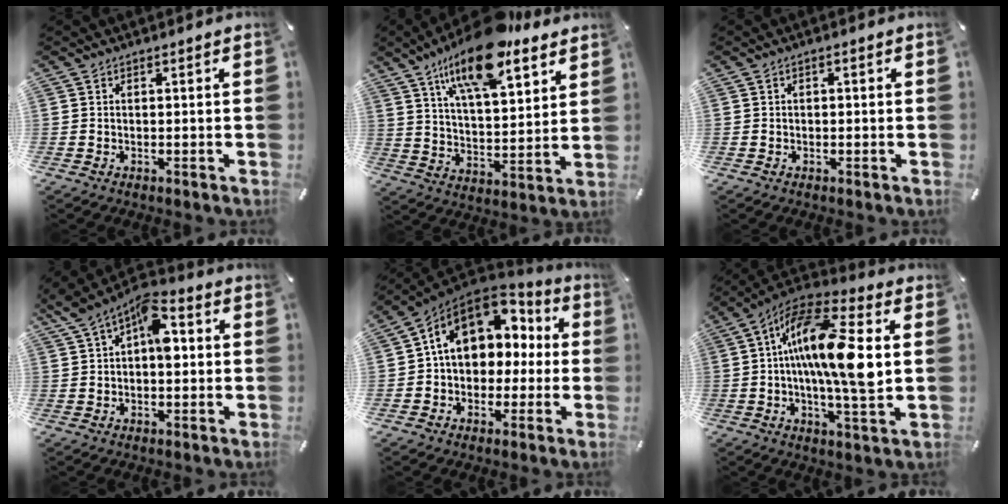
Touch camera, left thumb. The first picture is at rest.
{"total": 18.8, "force": [13.4, 7.2, 11.0], "torque": [-0.193, -0.064, 0.228]}
{"total": 0.6, "force": [0.0, 0.4, 0.4], "torque": [-0.008, 0.002, -0.001]}
{"total": 9.4, "force": [2.3, 5.7, 7.1], "torque": [-0.096, -0.004, 0.038]}
{"total": 13.8, "force": [4.3, 10.6, 7.7], "torque": [-0.130, -0.016, 0.079]}
{"total": 18.4, "force": [1.9, 5.5, 17.5], "torque": [-0.323, -0.004, 0.022]}